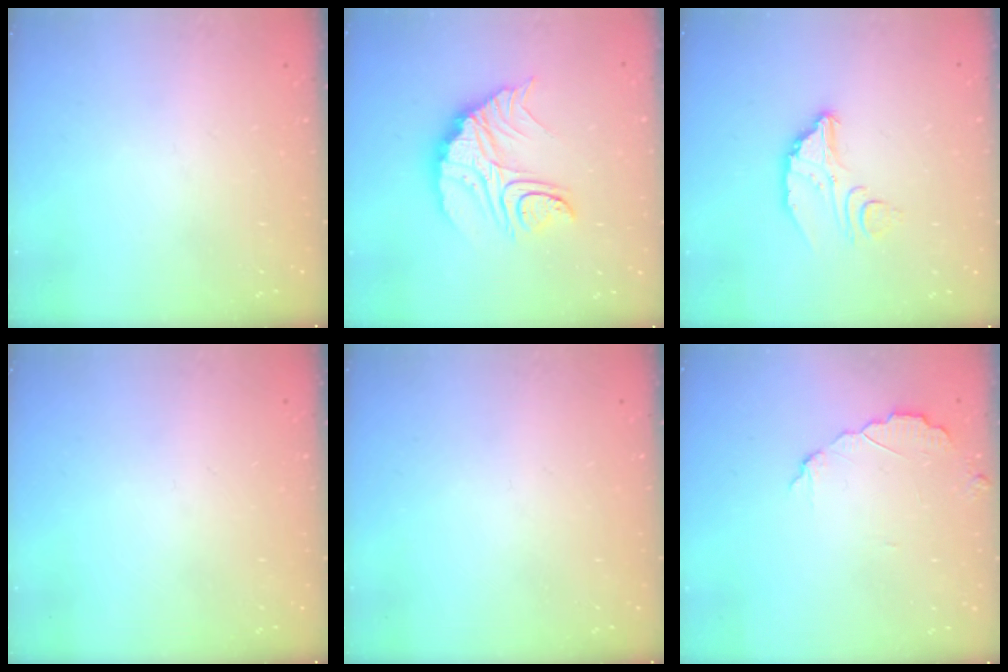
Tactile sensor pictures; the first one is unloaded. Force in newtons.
{"total": 14.7, "press": 14.6, "slide": 1.4}
{"total": 6.5, "press": 6.5, "slide": 0.4}
{"total": 0.0}
{"total": 0.0}
{"total": 3.7, "press": 3.7, "slide": 0.4}